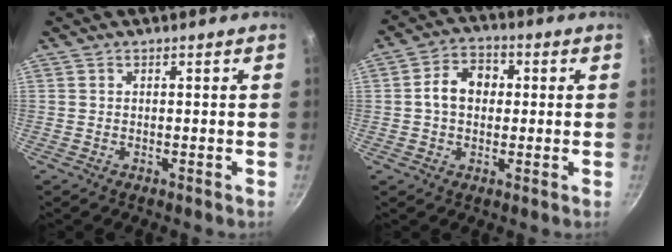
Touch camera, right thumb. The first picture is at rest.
{"total": 7.8, "force": [0.6, 6.0, 5.0], "torque": [-0.059, 0.018, -0.002]}